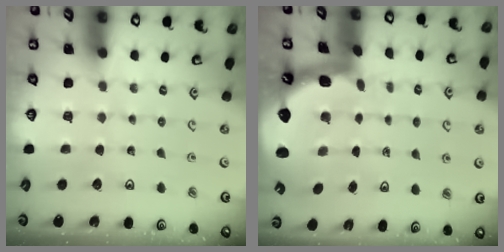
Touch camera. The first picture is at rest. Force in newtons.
{"total": 3.4, "press": 2.5, "slide": 2.3}